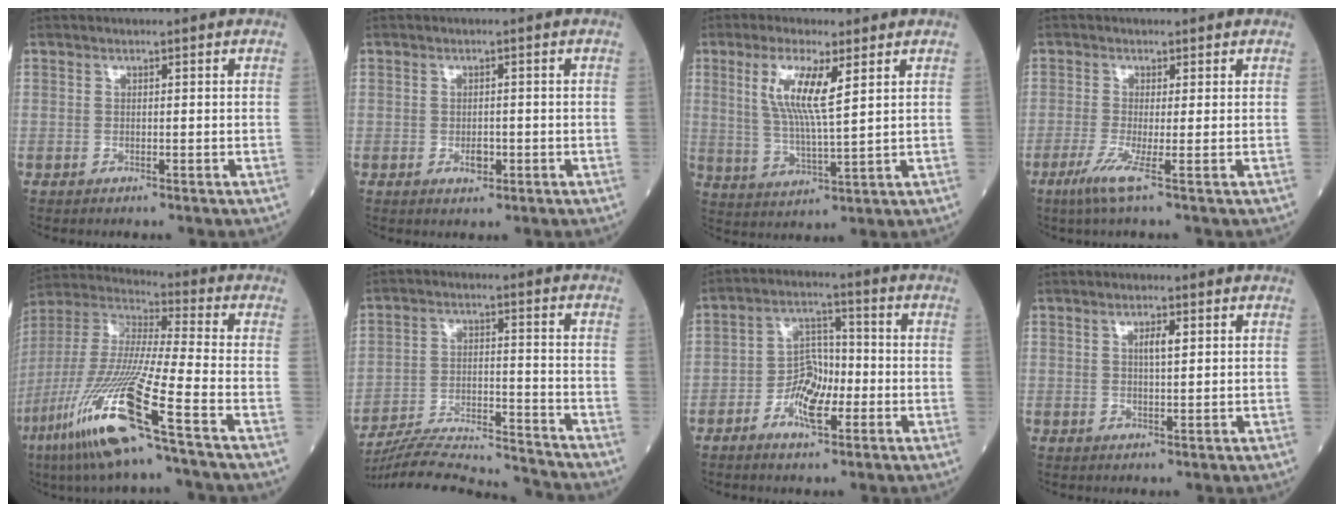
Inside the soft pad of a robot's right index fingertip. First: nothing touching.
{"total": 2.1, "force": [-0.7, 1.2, 1.5], "torque": [-0.025, 0.002, -0.008]}
{"total": 8.4, "force": [3.2, 0.9, 7.7], "torque": [-0.160, -0.002, 0.063]}
{"total": 3.6, "force": [-1.7, -0.8, 3.0], "torque": [-0.071, -0.016, -0.038]}
{"total": 18.8, "force": [-9.7, -0.2, 16.1], "torque": [-0.366, -0.051, -0.195]}
{"total": 17.0, "force": [-16.5, -0.2, 3.9], "torque": [-0.086, 0.001, -0.258]}
{"total": 6.9, "force": [-2.8, 3.3, 5.4], "torque": [-0.099, 0.013, -0.053]}
{"total": 2.4, "force": [0.8, 0.5, 2.2], "torque": [-0.040, -0.001, 0.013]}